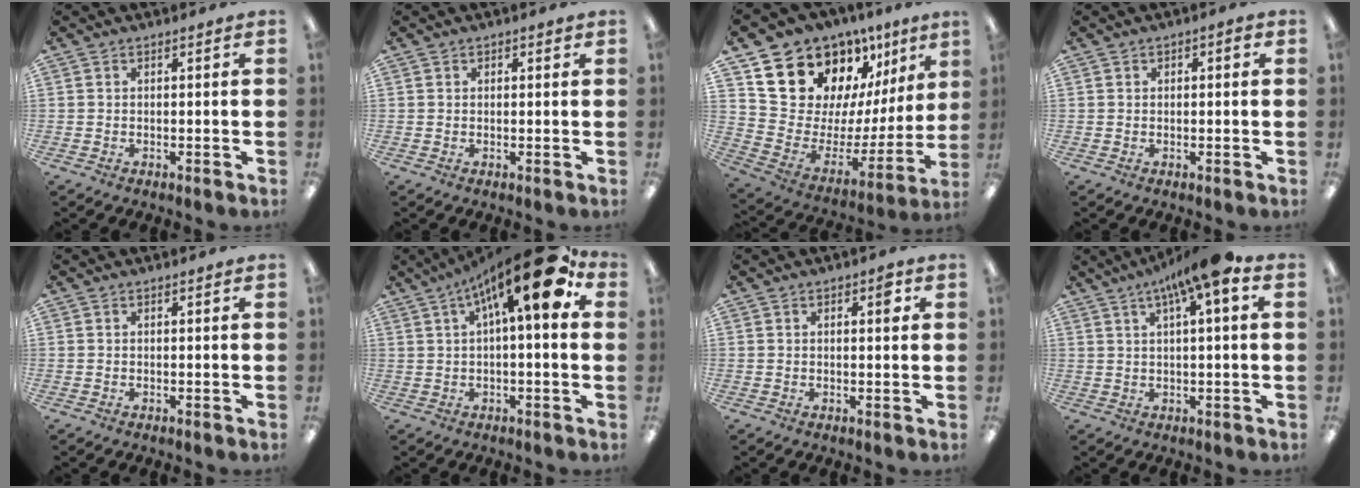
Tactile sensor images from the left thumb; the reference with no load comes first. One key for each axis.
{"total": 0.7, "fx": 0.5, "fy": 0.5, "fz": 0.2, "tx": -0.004, "ty": 0.003, "tz": 0.008}
{"total": 18.6, "fx": 14.5, "fy": 10.0, "fz": 5.9, "tx": -0.093, "ty": -0.118, "tz": 0.272}
{"total": 1.1, "fx": 0.3, "fy": 0.7, "fz": 0.7, "tx": -0.013, "ty": 0.003, "tz": 0.005}
{"total": 0.0}
{"total": 18.2, "fx": 8.5, "fy": 4.9, "fz": 15.4, "tx": -0.230, "ty": -0.043, "tz": 0.128}
{"total": 3.1, "fx": 1.1, "fy": 1.3, "fz": 2.6, "tx": -0.022, "ty": -0.006, "tz": 0.009}
{"total": 9.9, "fx": 5.0, "fy": 1.7, "fz": 8.4, "tx": -0.148, "ty": -0.015, "tz": 0.084}